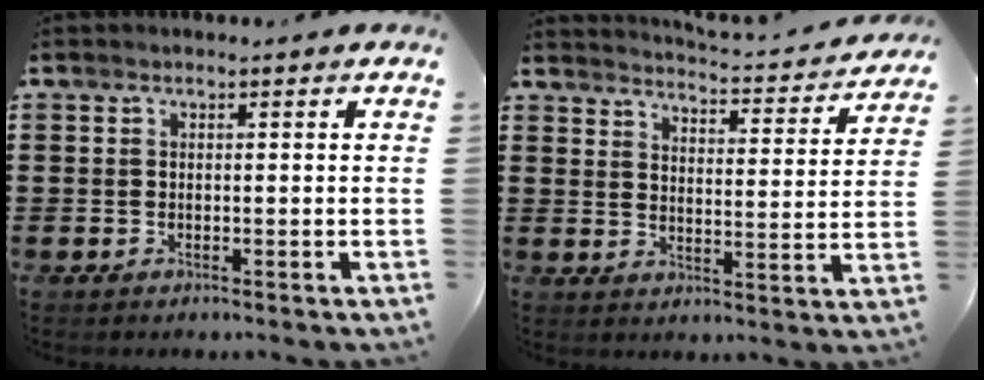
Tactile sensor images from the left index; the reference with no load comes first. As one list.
[{"total": 3.2, "force": [3.1, -0.4, 0.6], "torque": [-0.024, -0.035, 0.044]}]